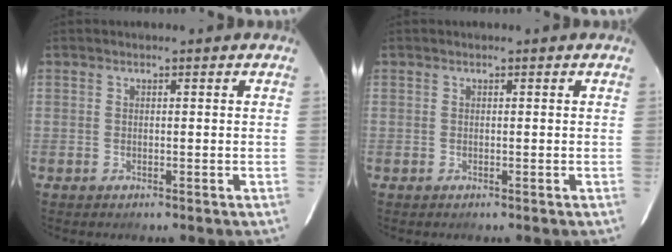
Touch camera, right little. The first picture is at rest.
{"total": 0.0}